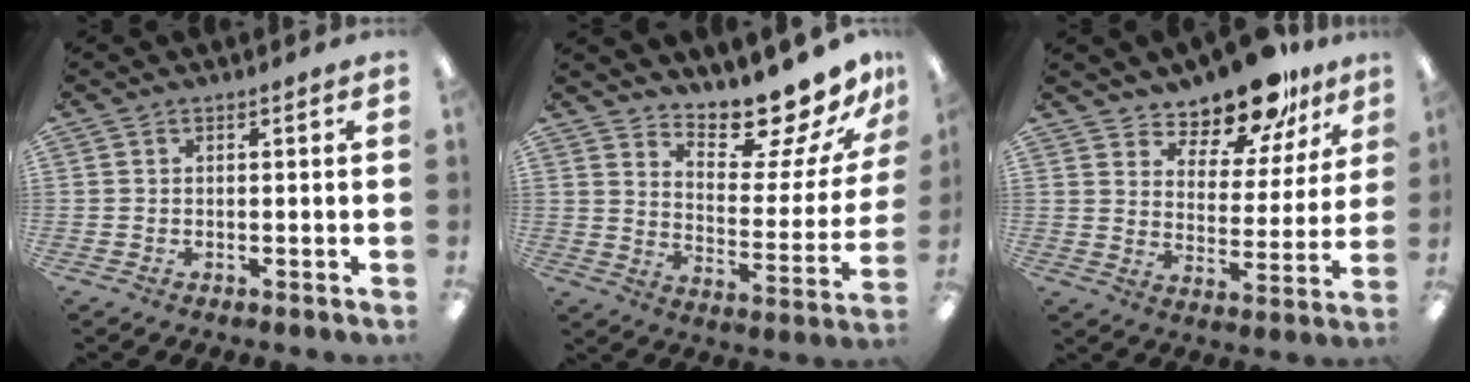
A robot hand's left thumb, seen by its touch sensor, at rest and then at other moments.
{"total": 15.1, "force": [13.7, 3.5, 5.3], "torque": [-0.078, -0.119, 0.233]}
{"total": 13.6, "force": [12.0, 4.7, 4.2], "torque": [-0.067, -0.092, 0.217]}